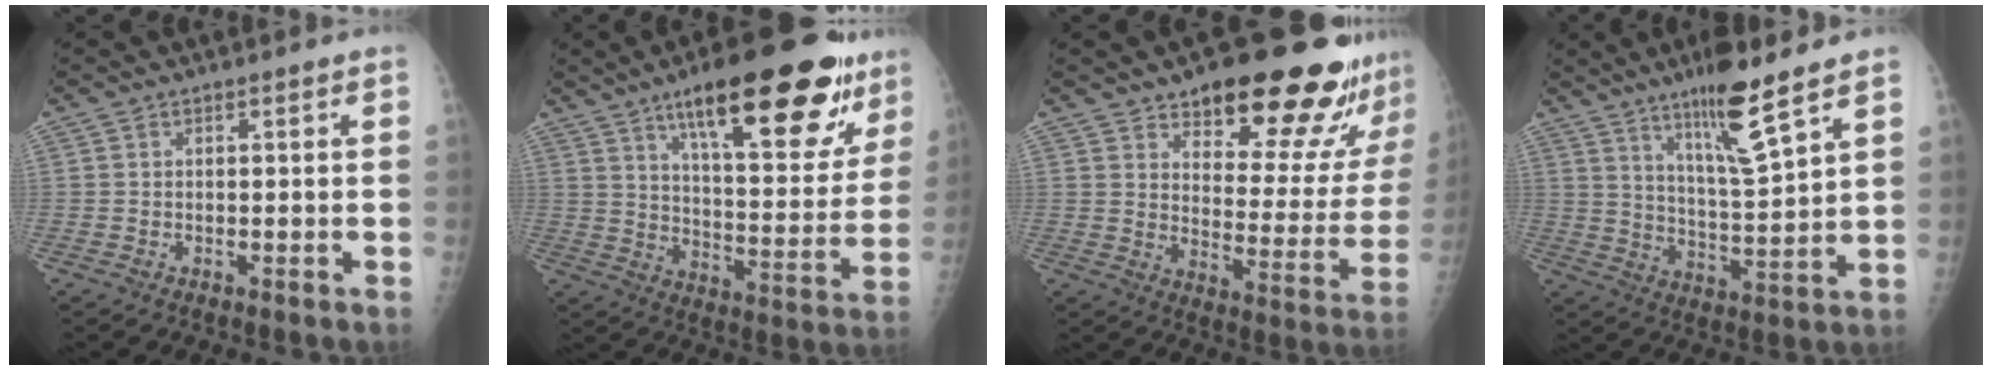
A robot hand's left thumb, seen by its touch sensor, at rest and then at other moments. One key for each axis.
{"total": 26.0, "fx": 15.4, "fy": 8.4, "fz": 19.2, "tx": -0.228, "ty": -0.046, "tz": 0.229}
{"total": 21.8, "fx": 16.5, "fy": 7.0, "fz": 12.4, "tx": -0.113, "ty": -0.100, "tz": 0.217}
{"total": 12.2, "fx": 8.1, "fy": 1.2, "fz": 9.1, "tx": -0.153, "ty": -0.056, "tz": 0.145}